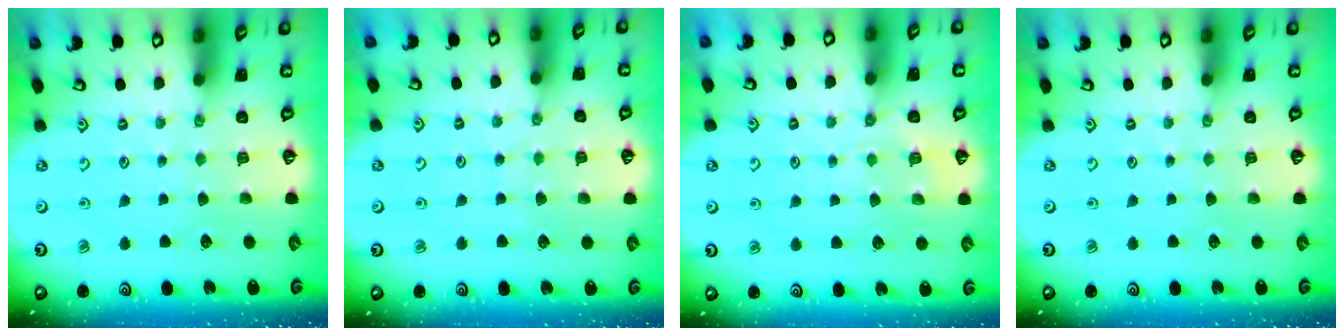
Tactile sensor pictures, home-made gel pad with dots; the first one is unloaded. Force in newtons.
{"total": 3.6, "press": 3.6, "slide": 0.4}
{"total": 5.4, "press": 5.3, "slide": 1.1}
{"total": 0.0}